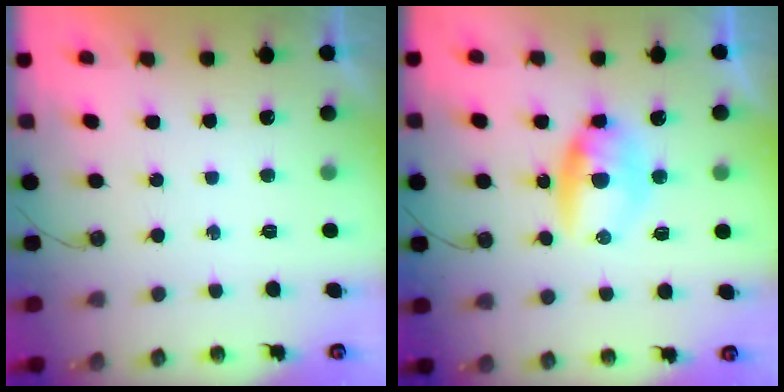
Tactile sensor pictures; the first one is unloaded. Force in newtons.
{"total": 7.9, "press": 7.7, "slide": 1.4}